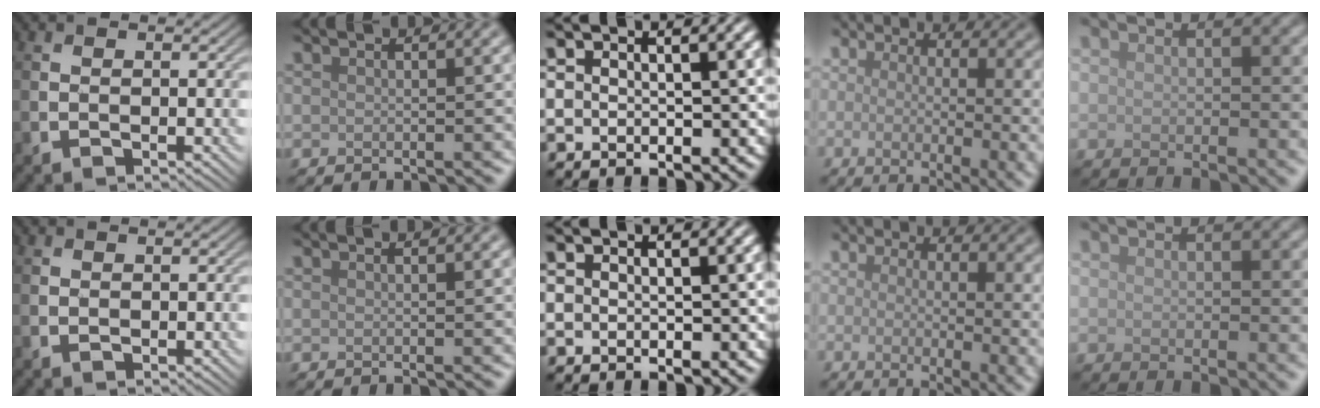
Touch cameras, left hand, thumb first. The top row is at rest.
{"index": {"total": 0.6, "force": [0.3, 0.2, 0.4], "torque": [0.000, 0.003, 0.004]}}